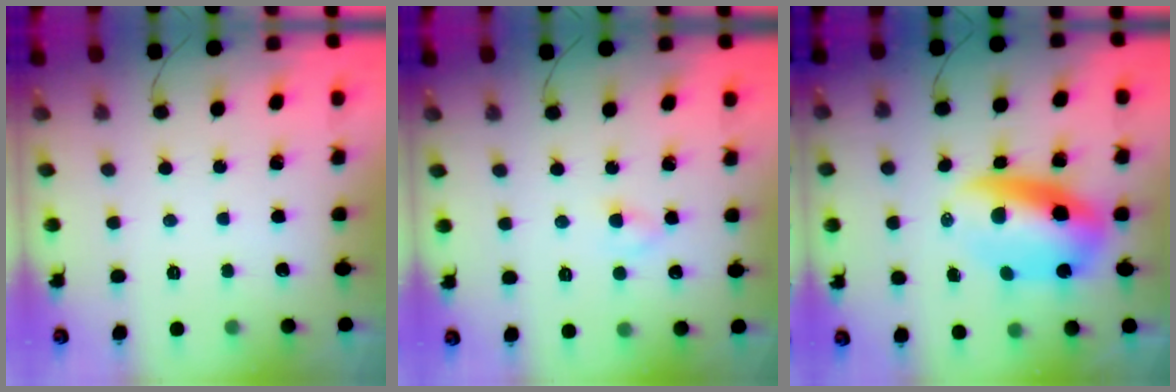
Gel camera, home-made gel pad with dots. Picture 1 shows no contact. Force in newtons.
{"total": 2.6, "press": 2.3, "slide": 1.2}
{"total": 10.8, "press": 10.4, "slide": 2.7}